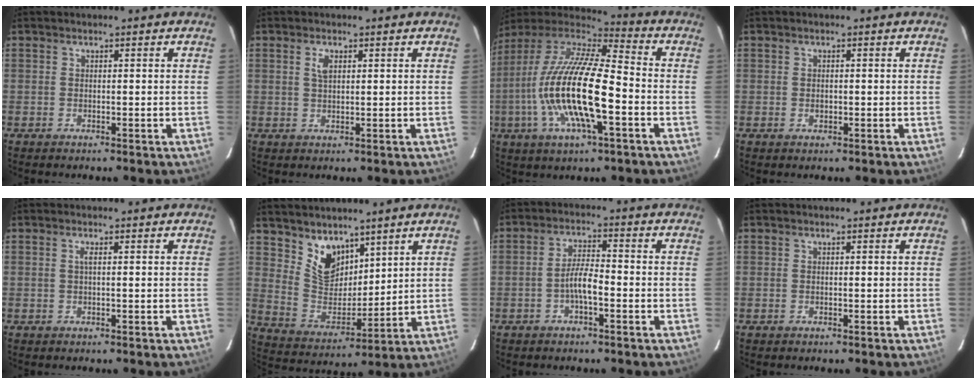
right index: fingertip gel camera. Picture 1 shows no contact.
{"total": 2.2, "force": [0.8, 1.2, 1.7], "torque": [-0.032, 0.003, 0.016]}
{"total": 21.1, "force": [-5.0, 5.5, 19.8], "torque": [-0.373, -0.023, -0.098]}
{"total": 1.1, "force": [-0.1, 1.0, 0.4], "torque": [-0.006, 0.001, 0.000]}
{"total": 0.8, "force": [0.1, -0.2, 0.8], "torque": [-0.016, 0.002, 0.000]}
{"total": 9.8, "force": [6.9, 5.7, 4.1], "torque": [-0.072, -0.001, 0.145]}
{"total": 4.5, "force": [-1.9, 1.0, 4.0], "torque": [-0.081, 0.010, -0.036]}
{"total": 0.0}